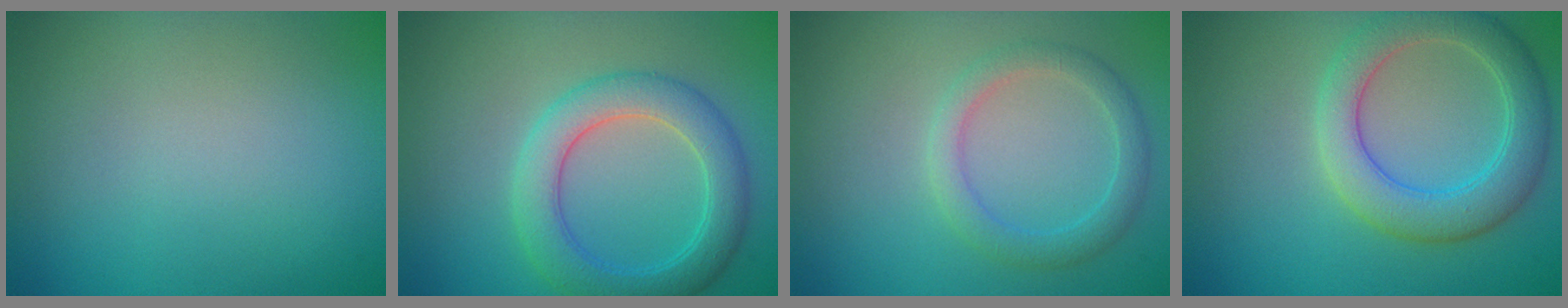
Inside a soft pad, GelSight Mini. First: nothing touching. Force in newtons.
{"total": 5.1, "press": 5.0, "slide": 0.3}
{"total": 2.7, "press": 2.7, "slide": 0.0}
{"total": 5.3, "press": 5.3, "slide": 0.5}